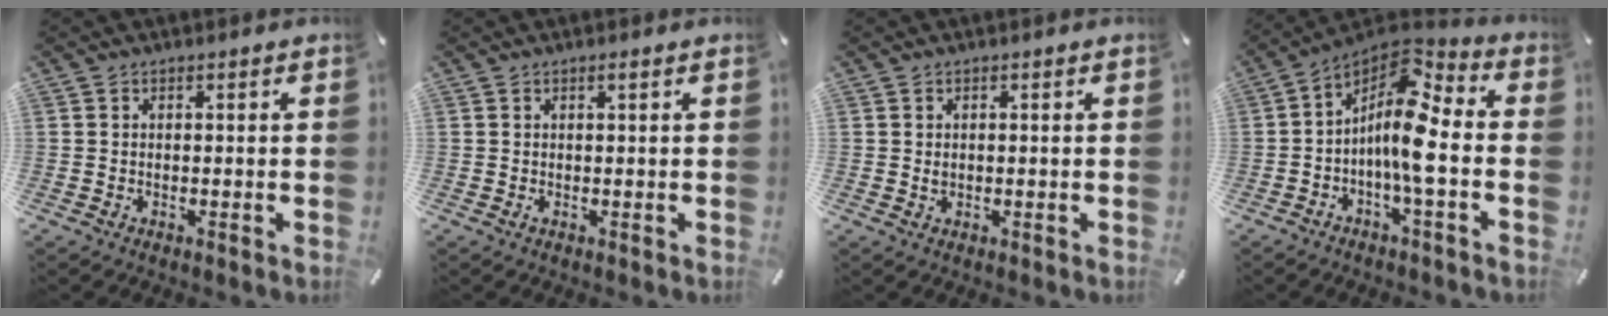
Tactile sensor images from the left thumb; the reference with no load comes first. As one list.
[{"total": 1.3, "force": [0.2, 0.1, 1.3], "torque": [-0.023, -0.004, 0.003]}, {"total": 1.0, "force": [0.1, 0.8, 0.5], "torque": [-0.011, 0.002, 0.002]}, {"total": 12.6, "force": [-1.9, 4.7, 11.5], "torque": [-0.244, -0.018, -0.043]}]